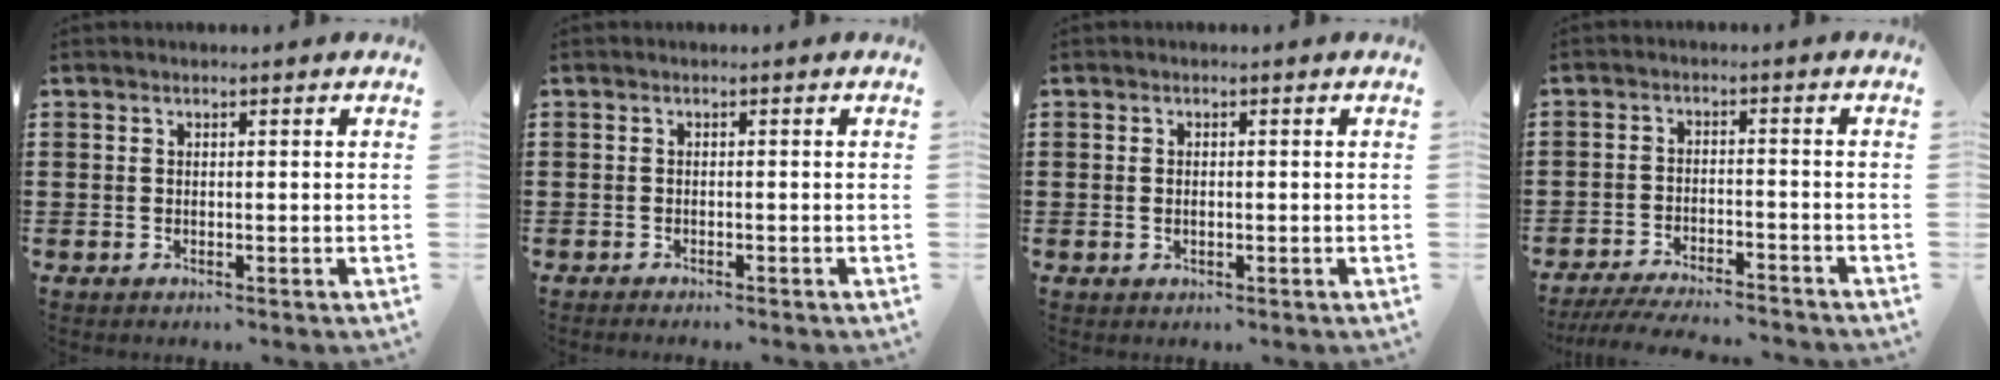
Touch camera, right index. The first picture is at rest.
{"total": 0.7, "force": [-0.7, -0.2, 0.1], "torque": [-0.005, -0.005, -0.014]}
{"total": 0.8, "force": [-0.2, 0.3, 0.8], "torque": [-0.018, -0.002, -0.003]}
{"total": 4.3, "force": [-4.2, -0.1, 1.1], "torque": [-0.027, -0.008, -0.084]}